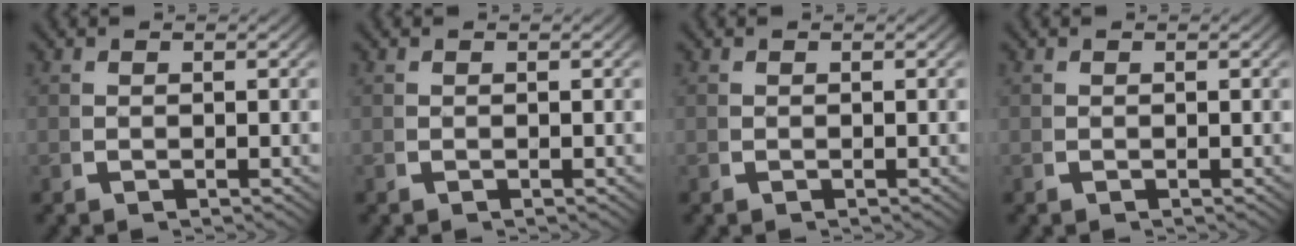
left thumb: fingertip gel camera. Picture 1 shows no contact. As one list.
[{"total": 0.0}, {"total": 0.0}, {"total": 0.0}]